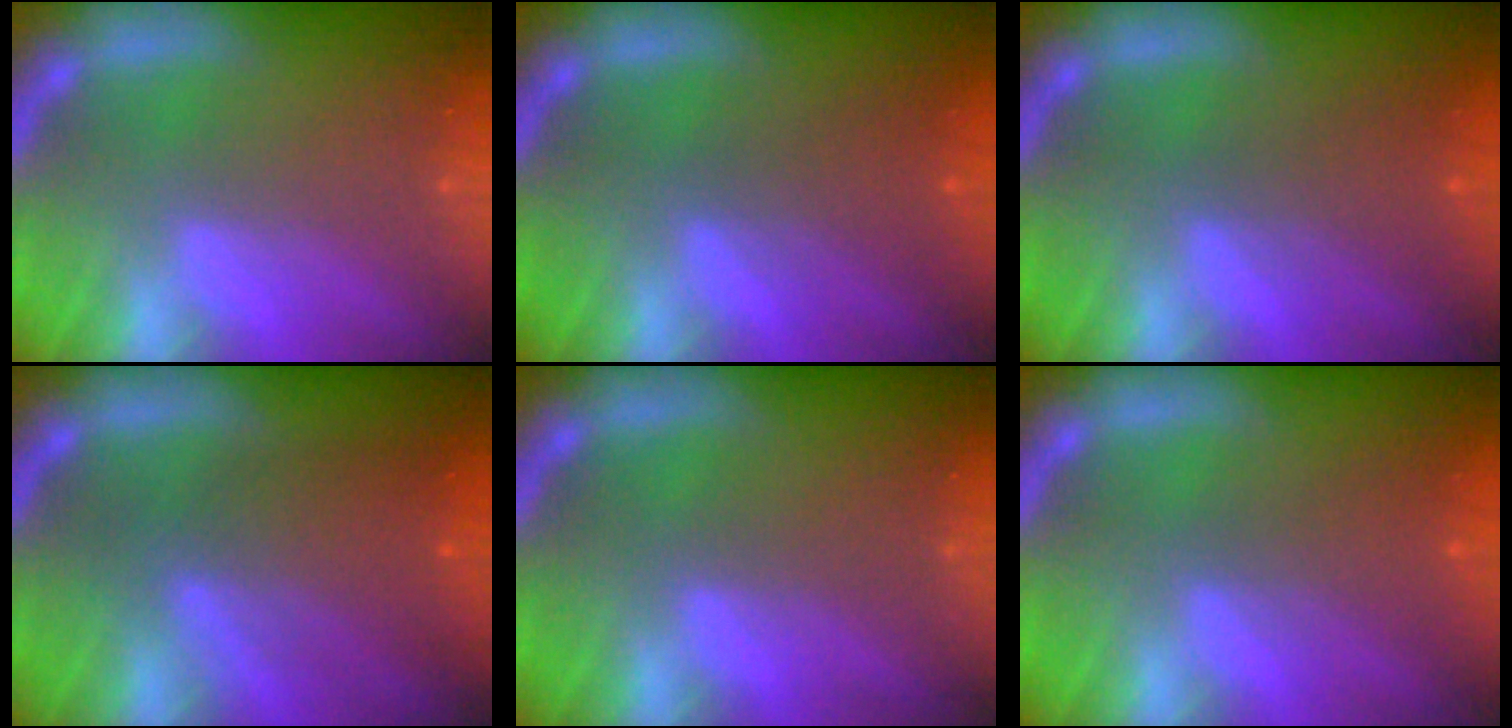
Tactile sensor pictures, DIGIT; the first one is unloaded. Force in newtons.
{"total": 2.4}
{"total": 2.4}
{"total": 6.0}
{"total": 0.0}
{"total": 2.4}